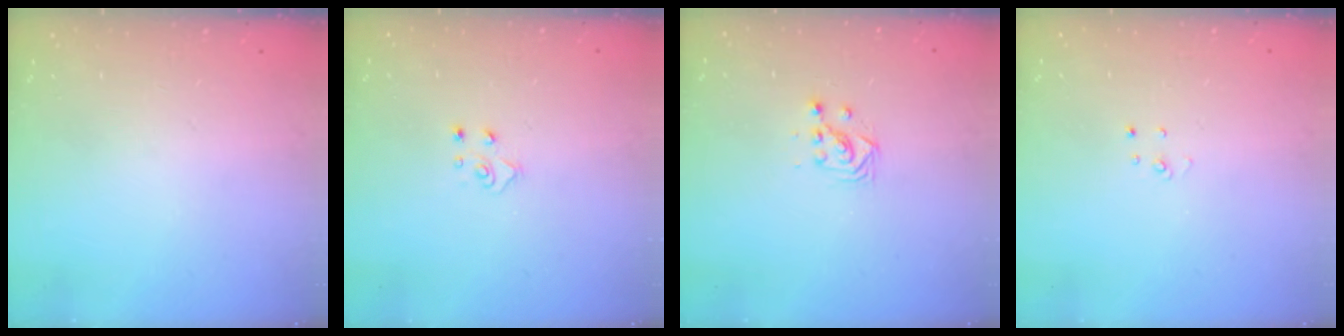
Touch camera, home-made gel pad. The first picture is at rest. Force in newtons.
{"total": 4.8, "press": 4.8, "slide": 0.5}
{"total": 3.0, "press": 3.0, "slide": 0.2}
{"total": 2.7, "press": 2.7, "slide": 0.3}